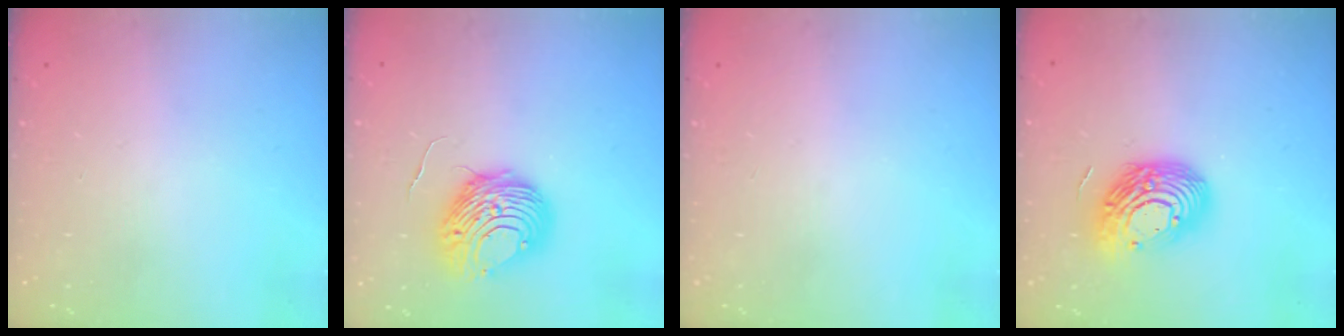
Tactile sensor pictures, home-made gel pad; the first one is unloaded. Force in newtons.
{"total": 9.7, "press": 9.6, "slide": 1.1}
{"total": 0.0}
{"total": 14.8, "press": 14.8, "slide": 1.0}